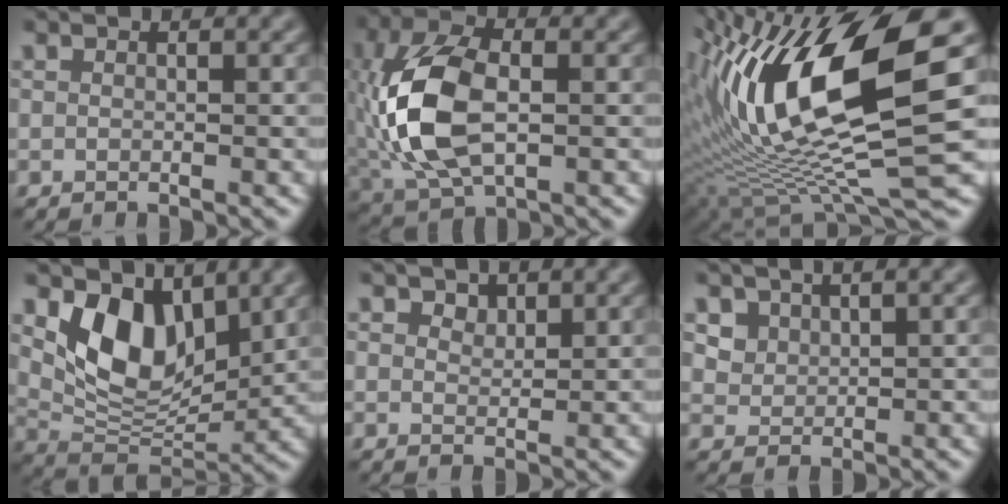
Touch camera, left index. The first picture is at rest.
{"total": 10.1, "force": [-1.0, 5.9, 8.2], "torque": [-0.187, 0.004, -0.024]}
{"total": 15.2, "force": [3.1, 4.7, 14.1], "torque": [-0.274, -0.002, 0.061]}
{"total": 7.1, "force": [3.2, 4.1, 4.8], "torque": [-0.092, -0.019, 0.056]}
{"total": 1.4, "force": [1.1, 0.7, 0.5], "torque": [-0.009, -0.003, 0.018]}
{"total": 2.2, "force": [1.5, 1.4, 0.9], "torque": [-0.026, -0.005, 0.035]}